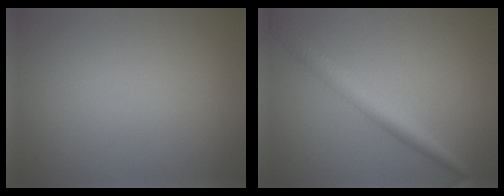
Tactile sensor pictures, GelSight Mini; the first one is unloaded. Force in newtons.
{"total": 3.5, "press": 3.5, "slide": 0.1}